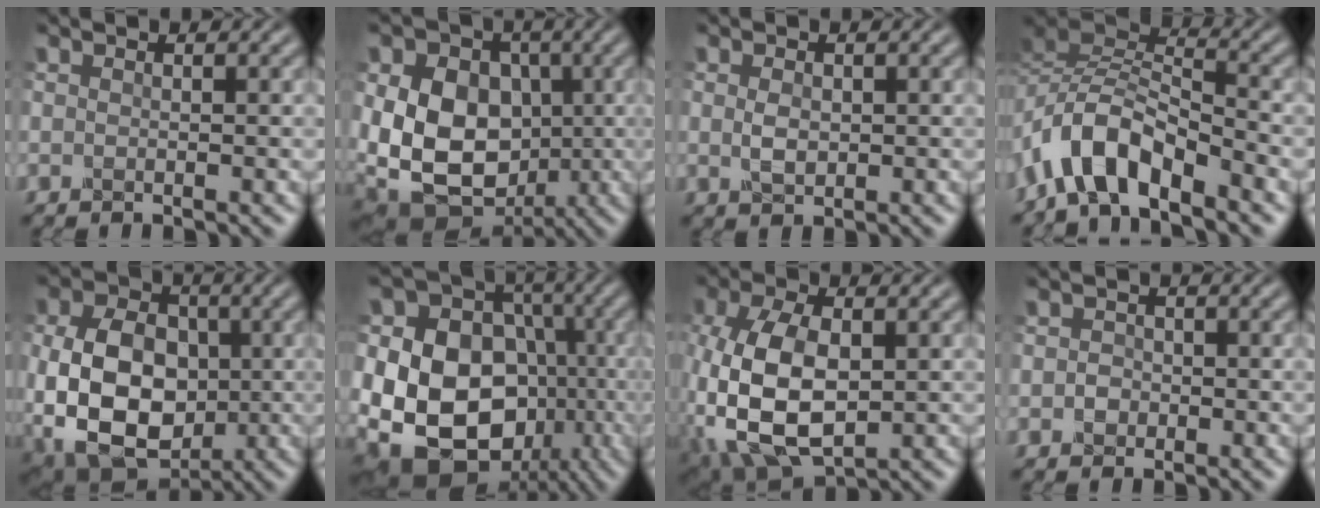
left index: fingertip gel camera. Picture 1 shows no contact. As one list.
[{"total": 14.0, "force": [-0.2, 11.4, 8.1], "torque": [-0.156, 0.006, -0.014]}, {"total": 1.4, "force": [0.2, 1.0, 1.0], "torque": [-0.030, 0.001, 0.004]}, {"total": 6.1, "force": [-4.3, 2.3, 3.6], "torque": [-0.063, 0.005, -0.088]}, {"total": 11.7, "force": [-0.9, 8.5, 8.0], "torque": [-0.170, -0.020, -0.009]}, {"total": 16.8, "force": [-2.5, 13.9, 9.1], "torque": [-0.182, -0.010, -0.049]}, {"total": 11.1, "force": [-1.9, 6.5, 8.7], "torque": [-0.227, -0.017, -0.029]}, {"total": 0.9, "force": [-0.3, 0.8, 0.0], "torque": [-0.006, 0.005, -0.008]}]